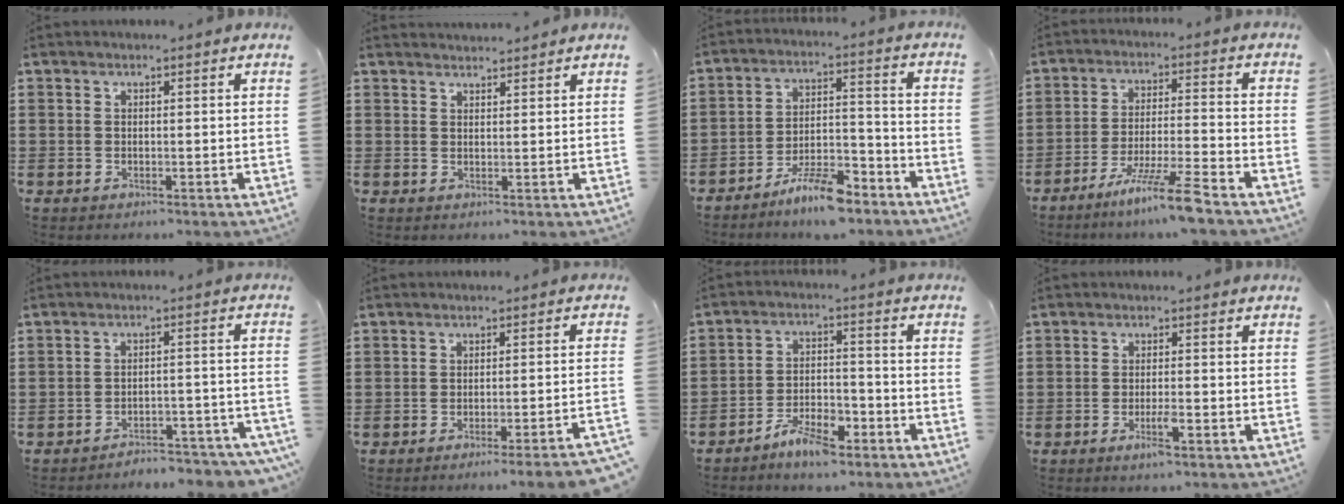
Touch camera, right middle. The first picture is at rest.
{"total": 1.7, "force": [1.7, 0.1, 0.0], "torque": [-0.004, 0.003, 0.034]}
{"total": 7.9, "force": [-6.6, 1.5, 4.2], "torque": [-0.074, 0.012, -0.122]}
{"total": 8.6, "force": [-6.6, -0.5, 5.6], "torque": [-0.100, -0.009, -0.123]}
{"total": 4.3, "force": [-4.3, 0.0, 0.6], "torque": [-0.014, 0.001, -0.091]}
{"total": 3.4, "force": [-2.8, -0.6, 1.8], "torque": [-0.028, -0.008, -0.057]}
{"total": 5.8, "force": [-4.7, 1.8, 2.8], "torque": [-0.059, 0.007, -0.091]}
{"total": 3.0, "force": [-1.5, 0.4, 2.5], "torque": [-0.050, -0.004, -0.029]}